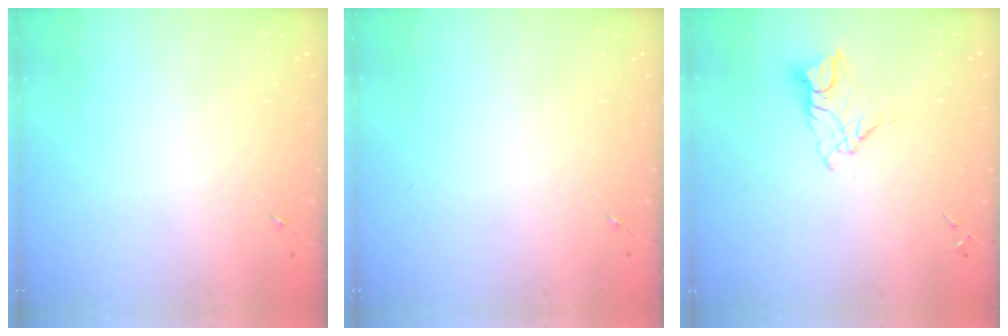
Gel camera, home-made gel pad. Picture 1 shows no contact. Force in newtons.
{"total": 0.0}
{"total": 9.7, "press": 9.6, "slide": 0.9}